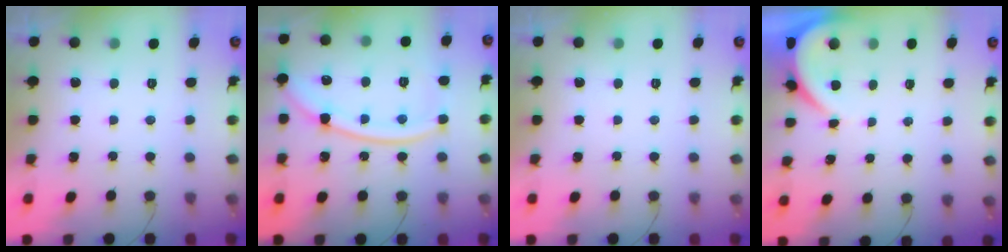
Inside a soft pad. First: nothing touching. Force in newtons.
{"total": 15.0, "press": 15.0, "slide": 1.3}
{"total": 0.0}
{"total": 3.7, "press": 3.6, "slide": 0.2}